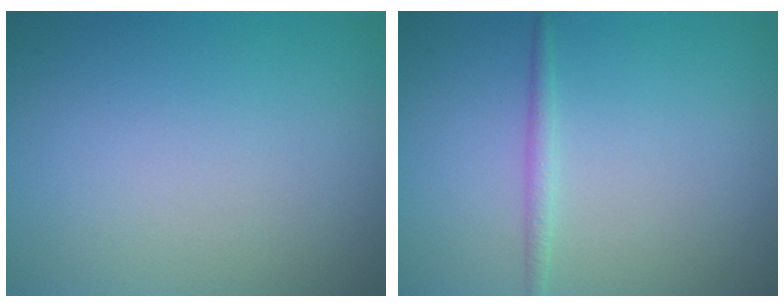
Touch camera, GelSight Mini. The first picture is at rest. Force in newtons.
{"total": 1.1, "press": 1.1, "slide": 0.1}